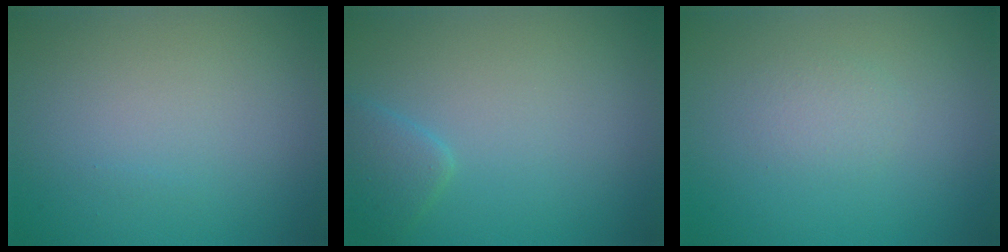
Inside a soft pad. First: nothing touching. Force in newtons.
{"total": 1.8, "press": 1.8, "slide": 0.1}
{"total": 1.2, "press": 1.2, "slide": 0.0}